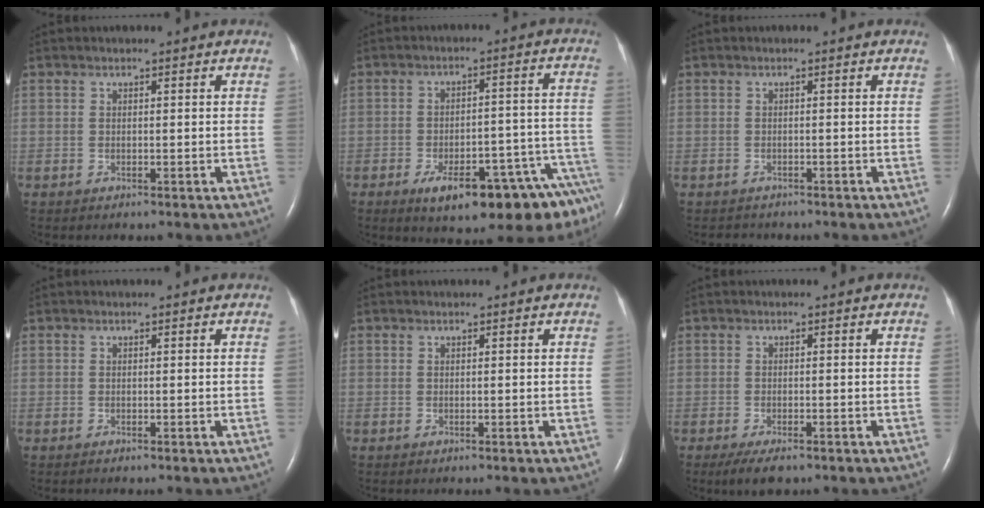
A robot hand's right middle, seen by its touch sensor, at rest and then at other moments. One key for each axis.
{"total": 17.1, "fx": -12.3, "fy": 3.0, "fz": 11.5, "tx": -0.075, "ty": 0.036, "tz": -0.165}
{"total": 1.3, "fx": -1.1, "fy": 0.6, "fz": -0.2, "tx": 0.000, "ty": -0.002, "tz": -0.015}
{"total": 0.0}
{"total": 0.0}
{"total": 3.9, "fx": -2.6, "fy": 1.1, "fz": 2.6, "tx": -0.049, "ty": -0.007, "tz": -0.041}